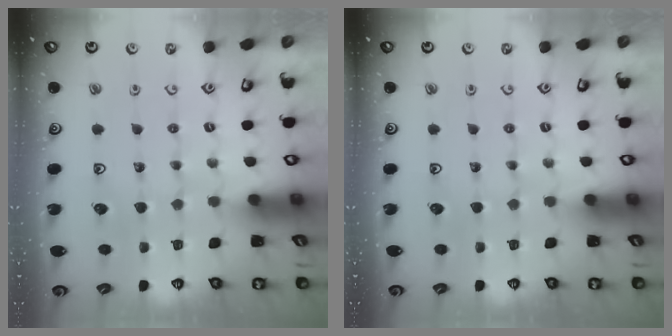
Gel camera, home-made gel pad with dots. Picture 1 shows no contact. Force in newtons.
{"total": 0.0}